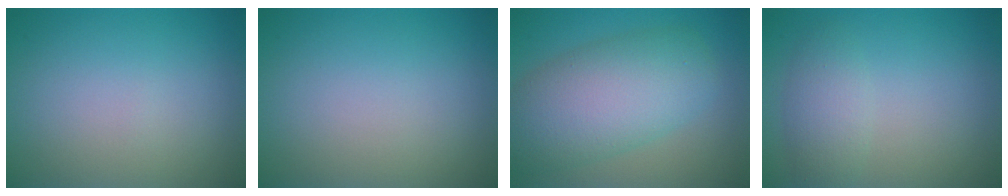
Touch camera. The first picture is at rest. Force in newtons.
{"total": 0.0}
{"total": 8.2, "press": 8.2, "slide": 0.1}
{"total": 2.5, "press": 2.5, "slide": 0.1}